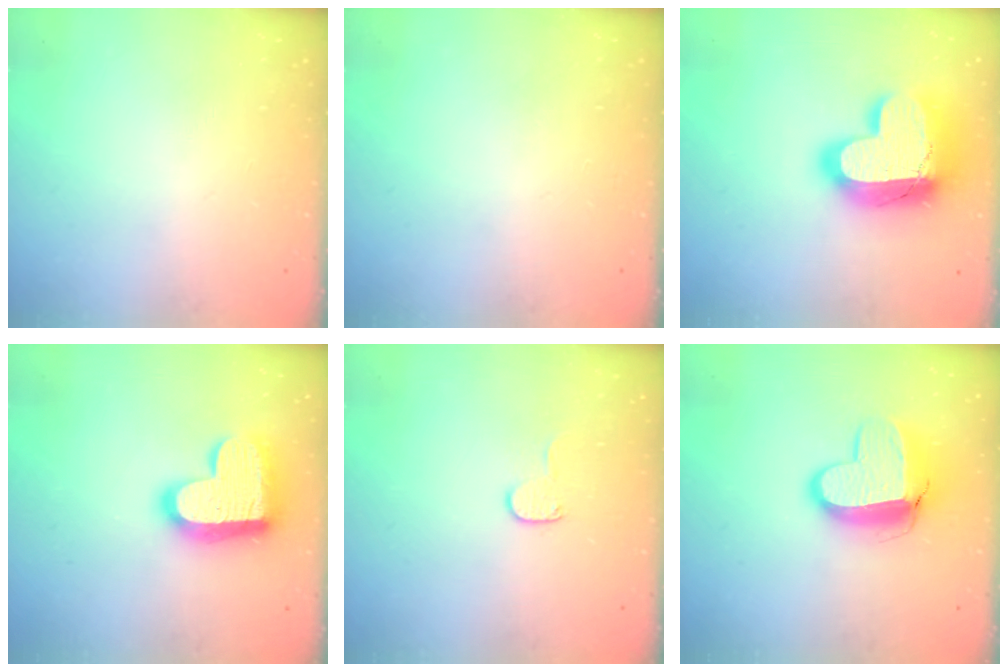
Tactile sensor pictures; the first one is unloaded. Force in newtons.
{"total": 0.0}
{"total": 21.0, "press": 20.9, "slide": 1.5}
{"total": 17.9, "press": 17.9, "slide": 1.4}
{"total": 5.6, "press": 5.5, "slide": 0.5}
{"total": 11.8, "press": 11.8, "slide": 1.2}